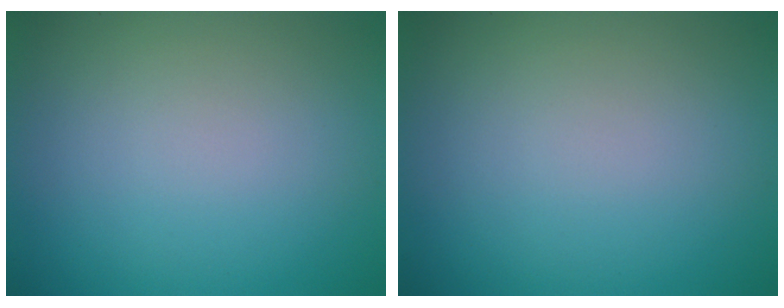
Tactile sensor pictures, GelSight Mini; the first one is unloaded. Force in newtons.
{"total": 0.0}